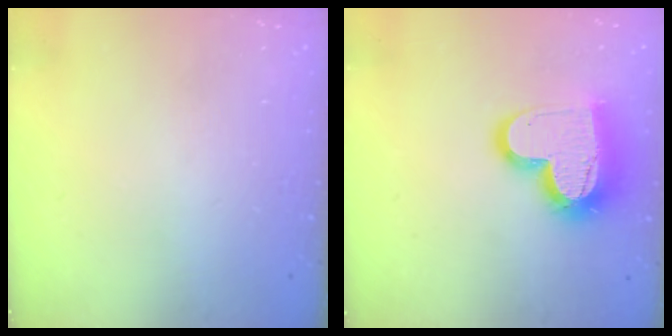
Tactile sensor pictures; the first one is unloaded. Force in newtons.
{"total": 17.4, "press": 17.4, "slide": 1.4}